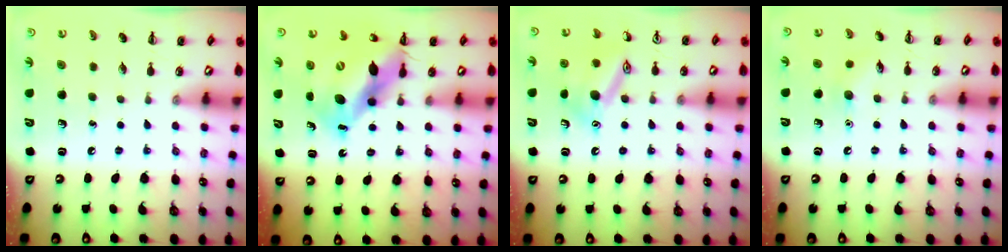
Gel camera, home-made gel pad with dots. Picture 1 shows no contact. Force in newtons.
{"total": 14.0, "press": 13.5, "slide": 3.5}
{"total": 14.0, "press": 13.9, "slide": 1.1}
{"total": 5.6, "press": 5.4, "slide": 1.5}